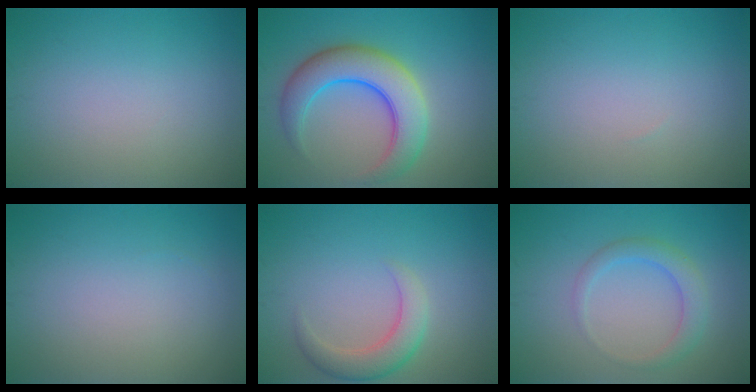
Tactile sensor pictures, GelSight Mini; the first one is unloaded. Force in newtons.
{"total": 7.0, "press": 7.0, "slide": 0.2}
{"total": 0.0}
{"total": 0.0}
{"total": 3.2, "press": 3.2, "slide": 0.5}
{"total": 2.6, "press": 2.6, "slide": 0.1}